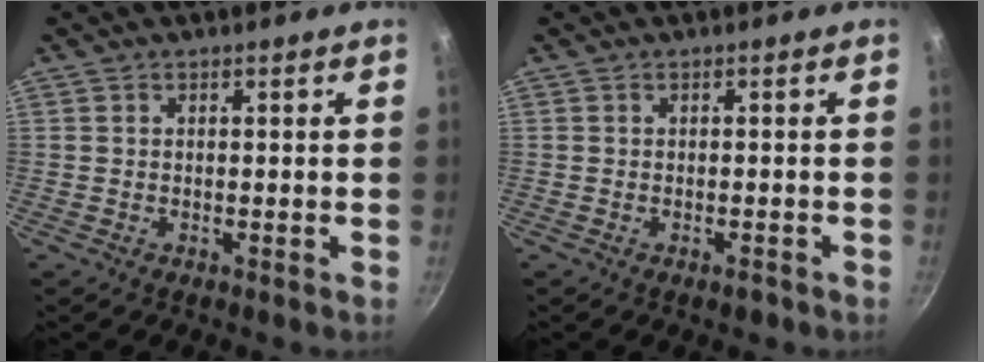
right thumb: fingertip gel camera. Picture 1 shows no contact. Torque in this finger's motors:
{"motor_torque": [0.33, -0.02, 0.15, -0.50, -0.02]}